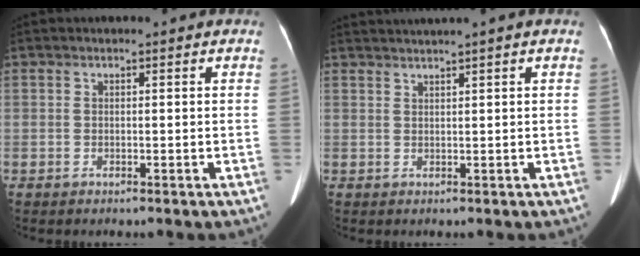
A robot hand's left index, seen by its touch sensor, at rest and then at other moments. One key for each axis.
{"total": 3.1, "fx": 2.5, "fy": -1.0, "fz": 1.6, "tx": -0.026, "ty": 0.019, "tz": 0.049}